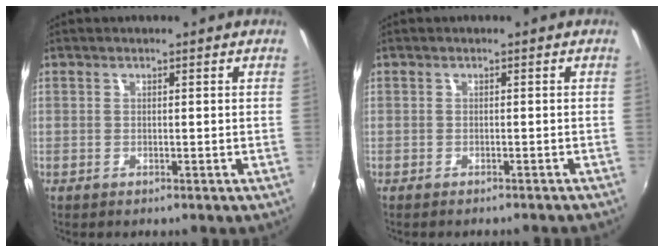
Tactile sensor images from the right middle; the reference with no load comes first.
{"total": 3.0, "force": [-2.7, 0.5, 1.1], "torque": [-0.026, -0.012, -0.036]}